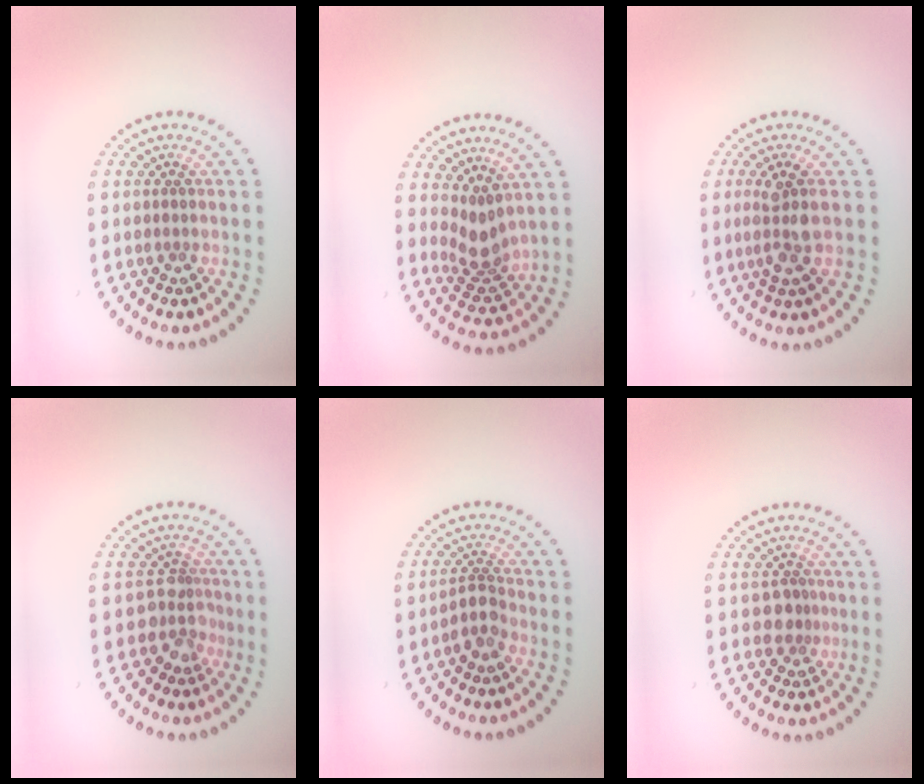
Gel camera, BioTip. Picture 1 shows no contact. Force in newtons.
{"total": 2.8, "press": 2.0, "slide": 1.9}
{"total": 3.1, "press": 2.7, "slide": 1.5}
{"total": 2.6, "press": 1.9, "slide": 1.8}
{"total": 2.0, "press": 1.6, "slide": 1.3}
{"total": 2.0, "press": 1.5, "slide": 1.2}